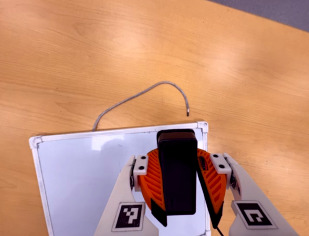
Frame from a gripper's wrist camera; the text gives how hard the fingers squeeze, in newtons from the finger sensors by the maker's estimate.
{"total": 11.3, "left": 10.3, "right": 12.4}